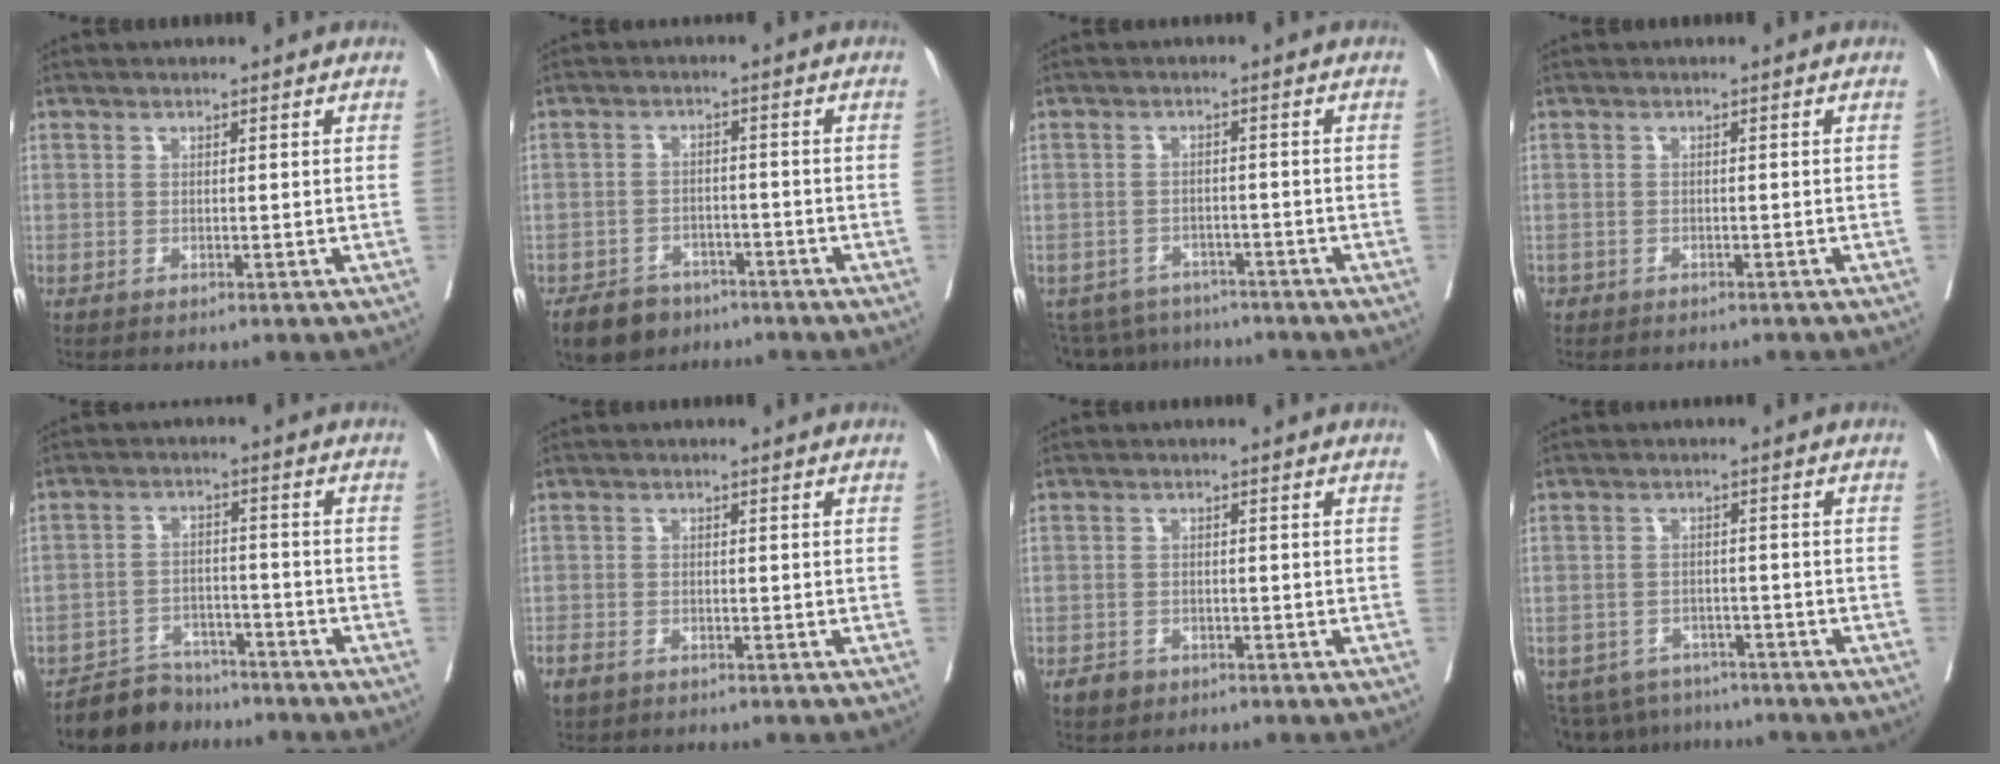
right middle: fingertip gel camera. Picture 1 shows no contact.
{"total": 6.6, "force": [-5.0, 3.9, 1.9], "torque": [-0.035, 0.000, -0.079]}
{"total": 7.7, "force": [-7.0, 3.1, 0.3], "torque": [-0.002, 0.006, -0.095]}
{"total": 3.4, "force": [-2.9, 1.6, 0.7], "torque": [-0.011, 0.001, -0.036]}
{"total": 5.6, "force": [-4.9, 2.8, 0.7], "torque": [-0.015, -0.001, -0.085]}
{"total": 3.2, "force": [-2.2, 2.0, 1.1], "torque": [-0.023, 0.000, -0.033]}
{"total": 2.3, "force": [-1.5, 1.7, 0.5], "torque": [-0.012, 0.006, -0.018]}
{"total": 8.5, "force": [-7.3, 4.1, 1.0], "torque": [-0.015, 0.003, -0.098]}